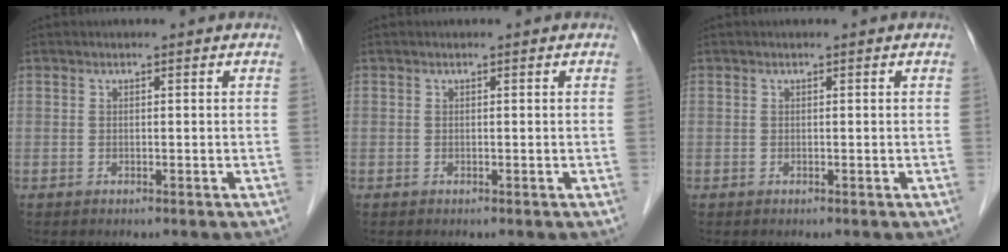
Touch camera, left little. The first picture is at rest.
{"total": 0.0}
{"total": 0.0}